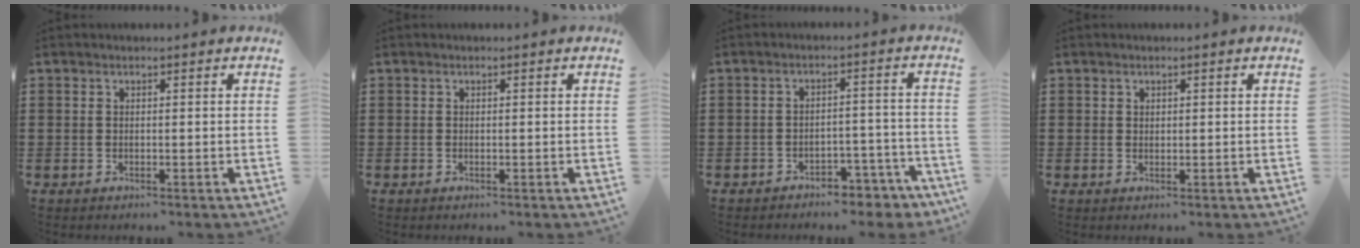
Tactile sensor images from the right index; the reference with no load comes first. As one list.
[{"total": 0.0}, {"total": 3.9, "force": [-3.6, 1.0, 0.9], "torque": [-0.016, 0.008, -0.074]}, {"total": 0.8, "force": [0.6, 0.6, 0.2], "torque": [-0.005, 0.001, 0.011]}]